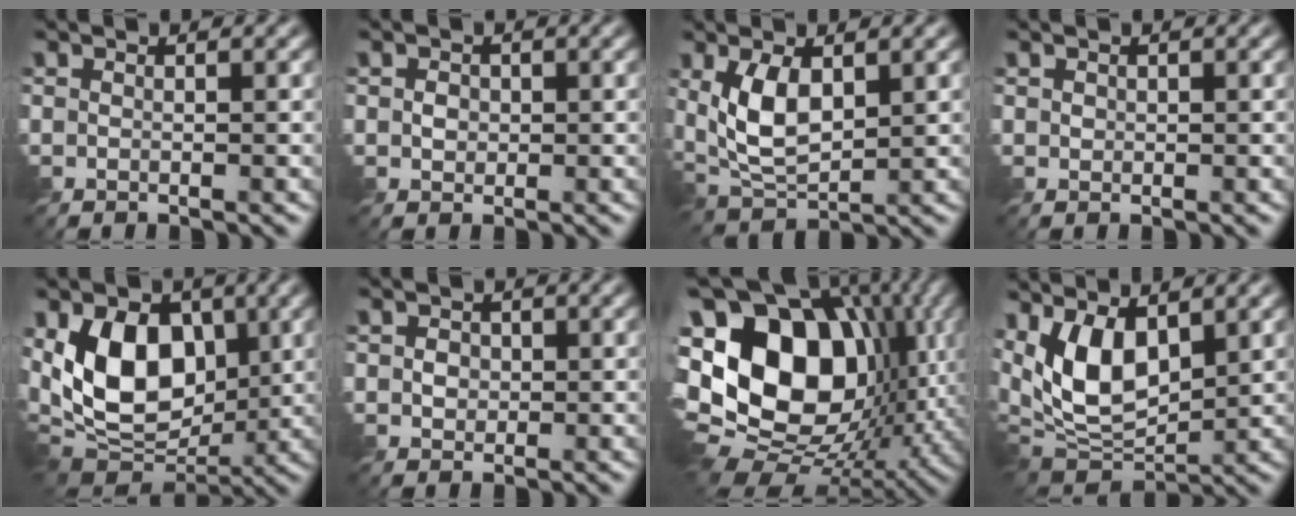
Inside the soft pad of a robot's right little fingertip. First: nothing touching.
{"total": 1.3, "force": [0.0, 1.1, 0.6], "torque": [-0.014, -0.002, -0.002]}
{"total": 5.3, "force": [1.0, 2.6, 4.5], "torque": [-0.100, -0.004, 0.025]}
{"total": 0.6, "force": [0.3, 0.5, 0.1], "torque": [-0.005, -0.002, 0.006]}
{"total": 10.0, "force": [1.5, 6.7, 7.4], "torque": [-0.133, -0.010, 0.016]}
{"total": 1.7, "force": [0.0, 1.5, 0.8], "torque": [-0.018, 0.001, -0.005]}
{"total": 20.2, "force": [0.9, 14.2, 14.4], "torque": [-0.272, 0.015, 0.032]}
{"total": 8.0, "force": [2.0, 4.0, 6.6], "torque": [-0.136, -0.009, 0.031]}